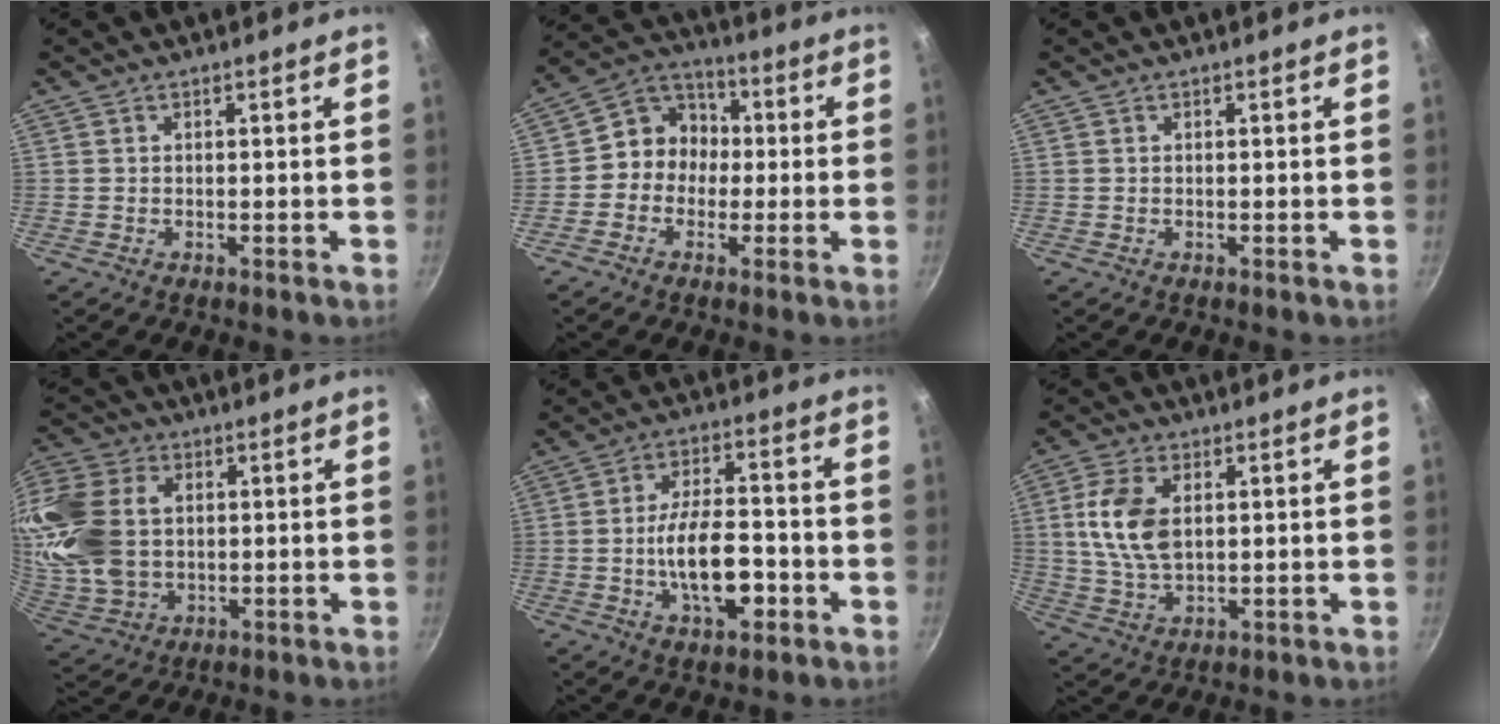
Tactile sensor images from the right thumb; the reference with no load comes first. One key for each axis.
{"total": 8.8, "fx": -0.7, "fy": 7.9, "fz": 3.8, "tx": -0.015, "ty": 0.030, "tz": -0.035}
{"total": 0.0}
{"total": 21.5, "fx": 2.7, "fy": 15.6, "fz": 14.5, "tx": -0.311, "ty": 0.006, "tz": 0.057}
{"total": 12.2, "fx": -3.5, "fy": 5.6, "fz": 10.2, "tx": -0.160, "ty": 0.028, "tz": -0.059}
{"total": 10.6, "fx": 1.9, "fy": 6.3, "fz": 8.3, "tx": -0.155, "ty": -0.004, "tz": 0.037}